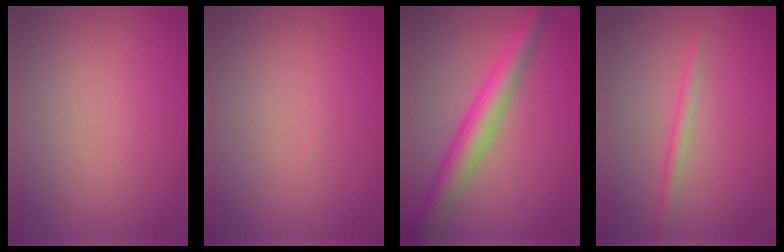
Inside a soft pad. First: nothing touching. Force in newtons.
{"total": 0.0}
{"total": 5.1, "press": 5.1, "slide": 0.1}
{"total": 1.5, "press": 1.5, "slide": 0.1}